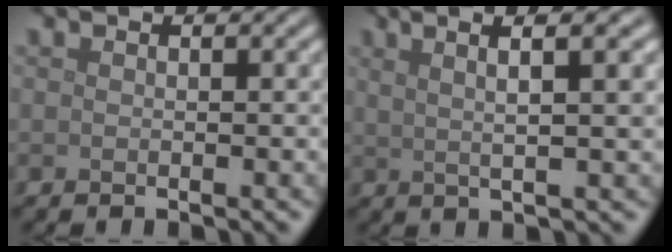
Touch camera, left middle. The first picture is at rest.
{"total": 7.2, "force": [3.5, 2.1, 6.0], "torque": [-0.069, 0.030, 0.024]}